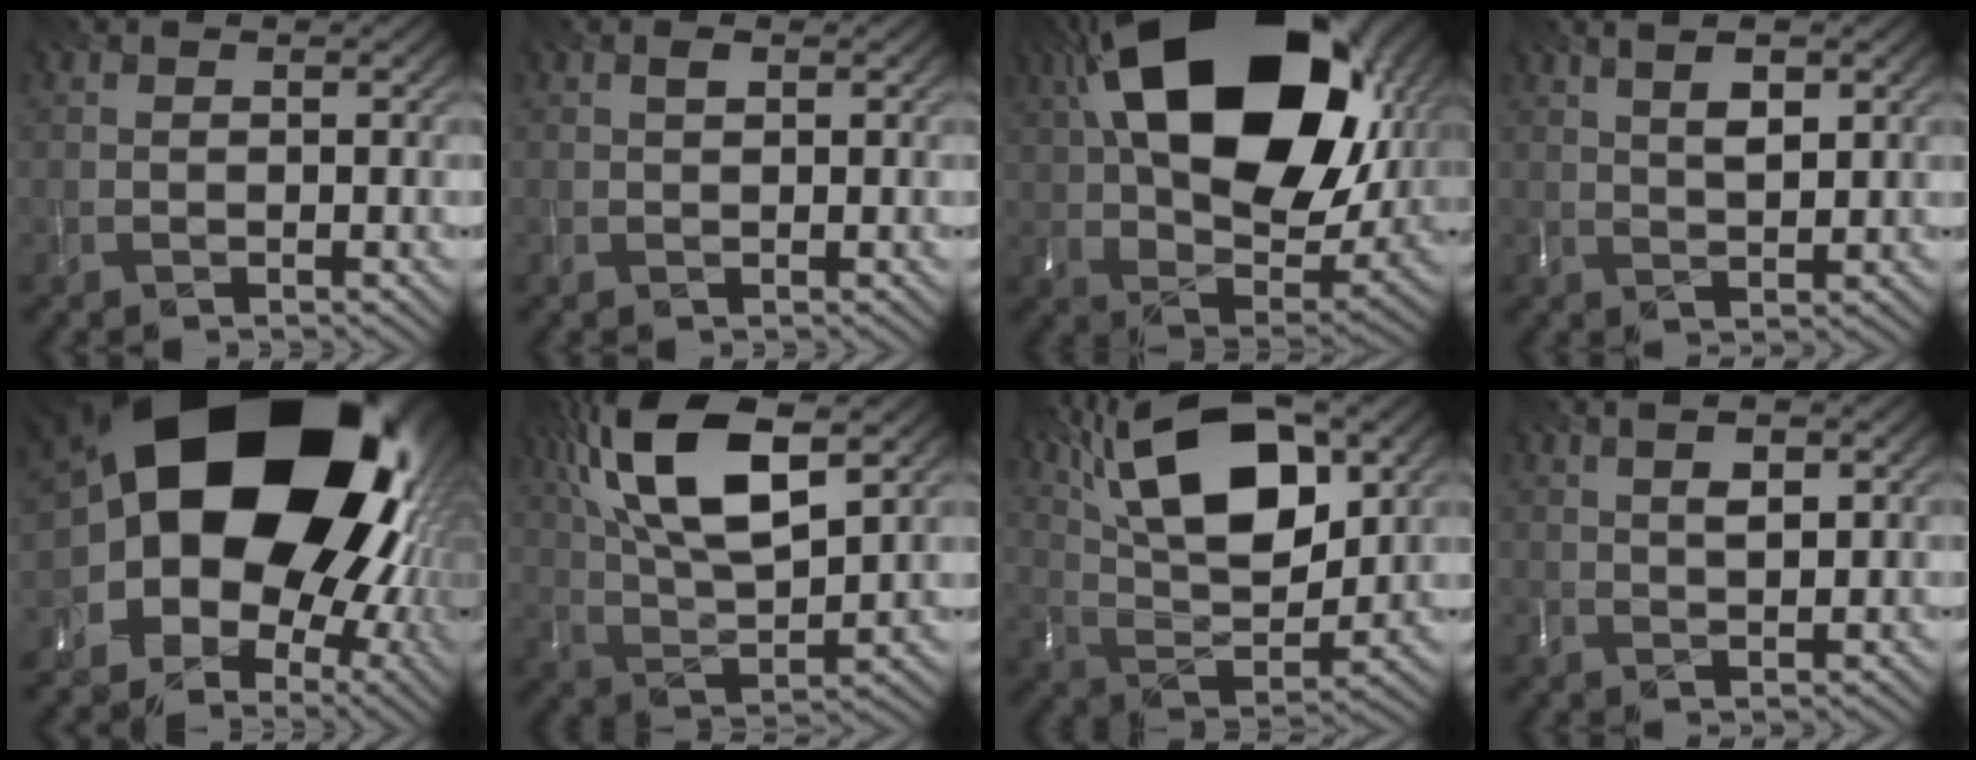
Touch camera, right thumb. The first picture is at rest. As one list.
[{"total": 0.8, "force": [0.4, 0.4, 0.6], "torque": [-0.012, 0.000, 0.007]}, {"total": 22.1, "force": [7.4, 13.3, 15.9], "torque": [-0.316, 0.028, 0.129]}, {"total": 4.2, "force": [2.1, 1.3, 3.4], "torque": [-0.070, -0.001, 0.044]}, {"total": 23.2, "force": [2.4, 17.4, 15.2], "torque": [-0.228, -0.042, 0.028]}, {"total": 15.5, "force": [7.0, 6.1, 12.5], "torque": [-0.280, 0.023, 0.130]}, {"total": 17.0, "force": [7.7, 7.9, 12.9], "torque": [-0.258, 0.019, 0.118]}, {"total": 3.4, "force": [1.7, 1.0, 2.8], "torque": [-0.051, -0.004, 0.036]}]